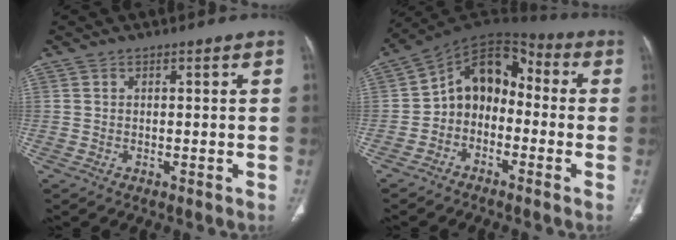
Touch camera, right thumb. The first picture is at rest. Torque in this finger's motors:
{"motor_torque": [1.40, 1.52, 0.48, -0.16, 0.08]}